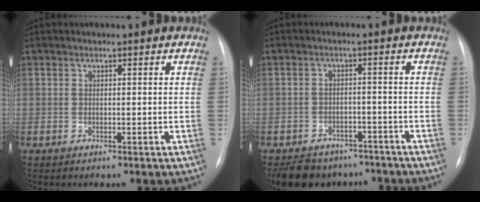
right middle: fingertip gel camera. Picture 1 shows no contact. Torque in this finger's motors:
{"motor_torque": [0.08, -0.19, 0.05, 0.03]}